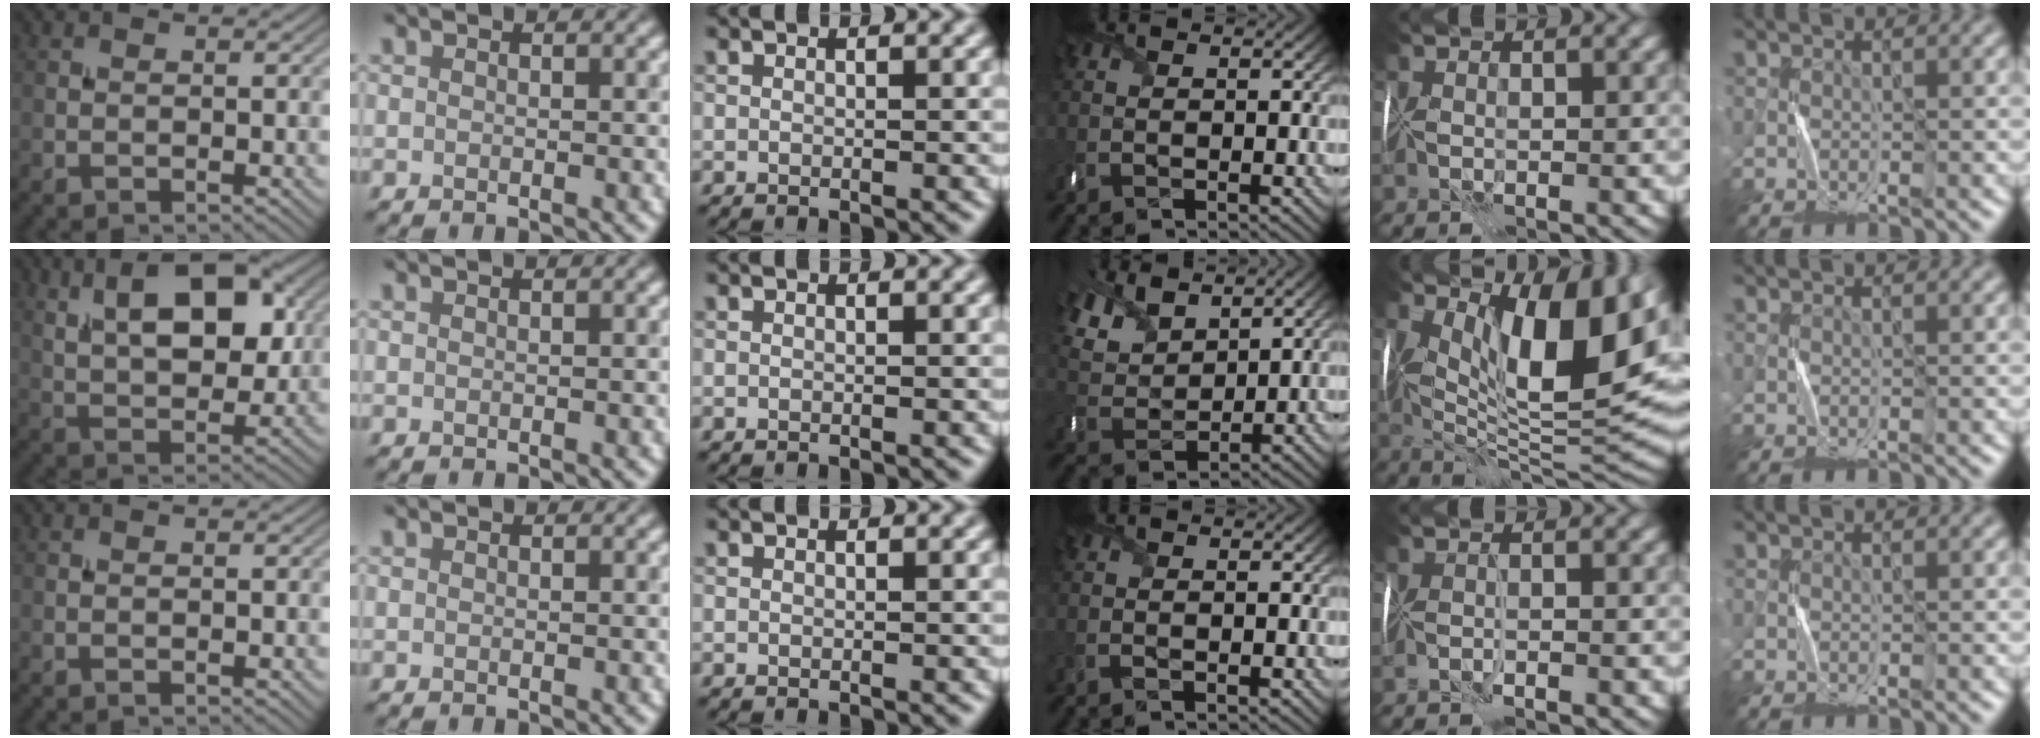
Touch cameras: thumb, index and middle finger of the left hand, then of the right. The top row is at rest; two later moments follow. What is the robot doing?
{"motion": "fold", "object": "handkerchief"}